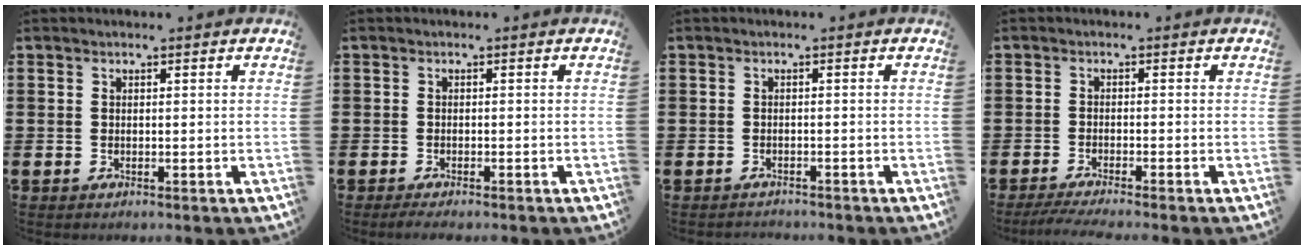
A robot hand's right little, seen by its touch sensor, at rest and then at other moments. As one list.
[{"total": 0.9, "force": [-0.7, 0.1, 0.6], "torque": [-0.010, -0.002, -0.013]}, {"total": 0.8, "force": [-0.8, 0.0, -0.1], "torque": [-0.001, 0.000, -0.017]}, {"total": 2.0, "force": [-1.5, 0.0, 1.2], "torque": [-0.017, 0.000, -0.028]}]